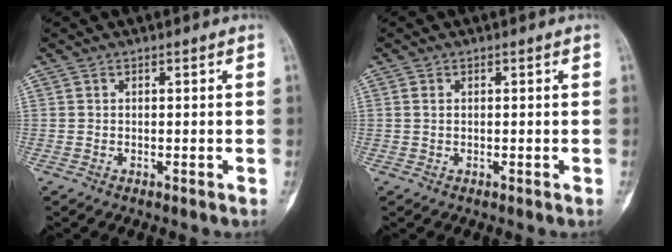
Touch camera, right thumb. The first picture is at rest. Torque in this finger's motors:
{"motor_torque": [0.39, 0.02, 0.19, 0.32, 0.07]}